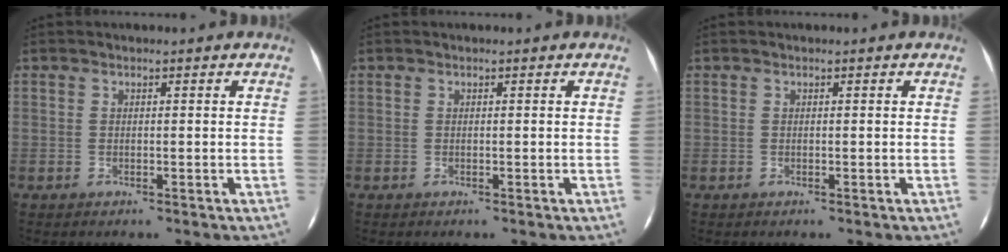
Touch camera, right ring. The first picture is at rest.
{"total": 0.0}
{"total": 0.0}